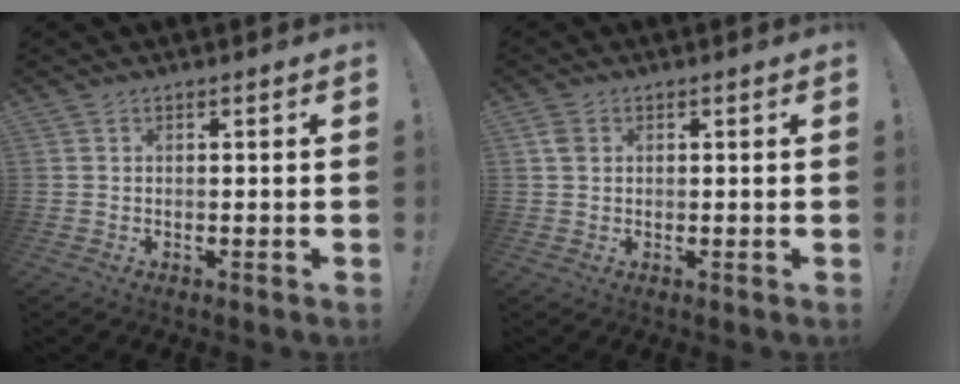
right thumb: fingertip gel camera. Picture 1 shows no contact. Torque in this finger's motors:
{"motor_torque": [0.19, 0.40, 0.21, -0.23, 0.00]}